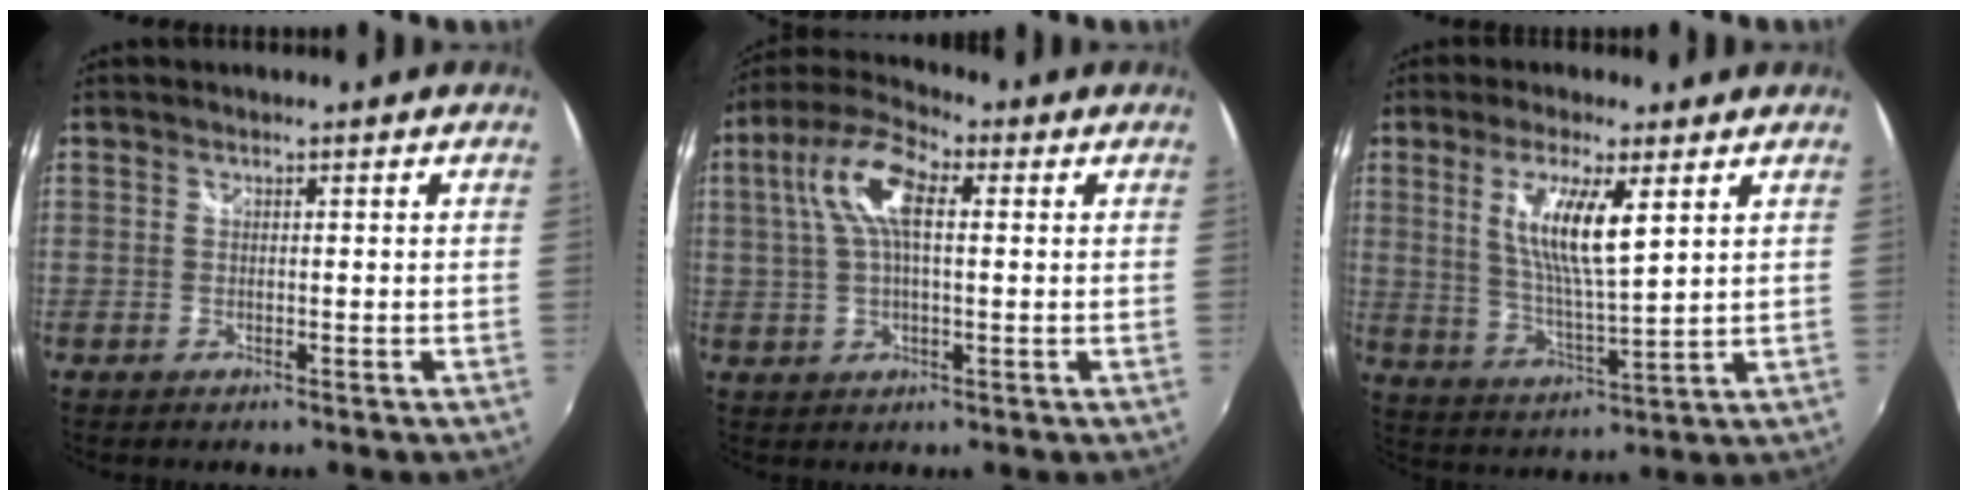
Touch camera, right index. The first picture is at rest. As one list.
[{"total": 10.5, "force": [2.4, 4.3, 9.3], "torque": [-0.189, 0.027, 0.040]}, {"total": 10.3, "force": [3.8, 1.7, 9.4], "torque": [-0.179, -0.008, 0.074]}]